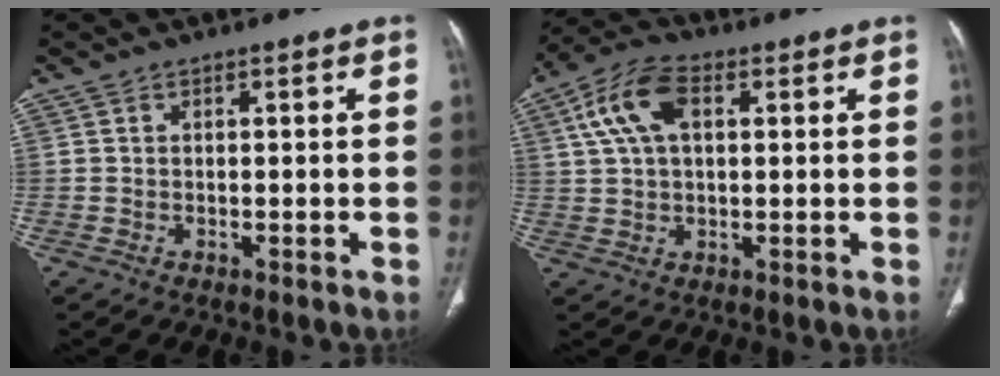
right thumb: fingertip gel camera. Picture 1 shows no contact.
{"total": 10.1, "force": [3.1, 5.7, 7.8], "torque": [-0.157, 0.019, 0.054]}